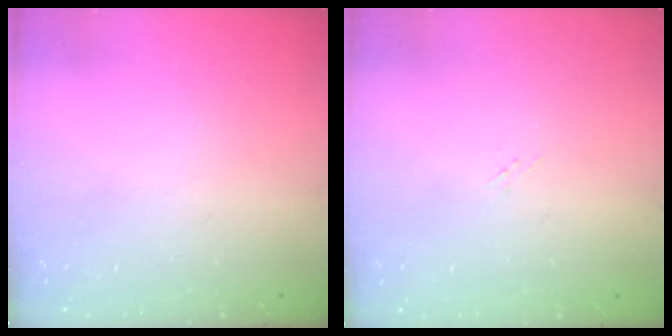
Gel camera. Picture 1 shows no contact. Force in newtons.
{"total": 1.7, "press": 1.6, "slide": 0.2}